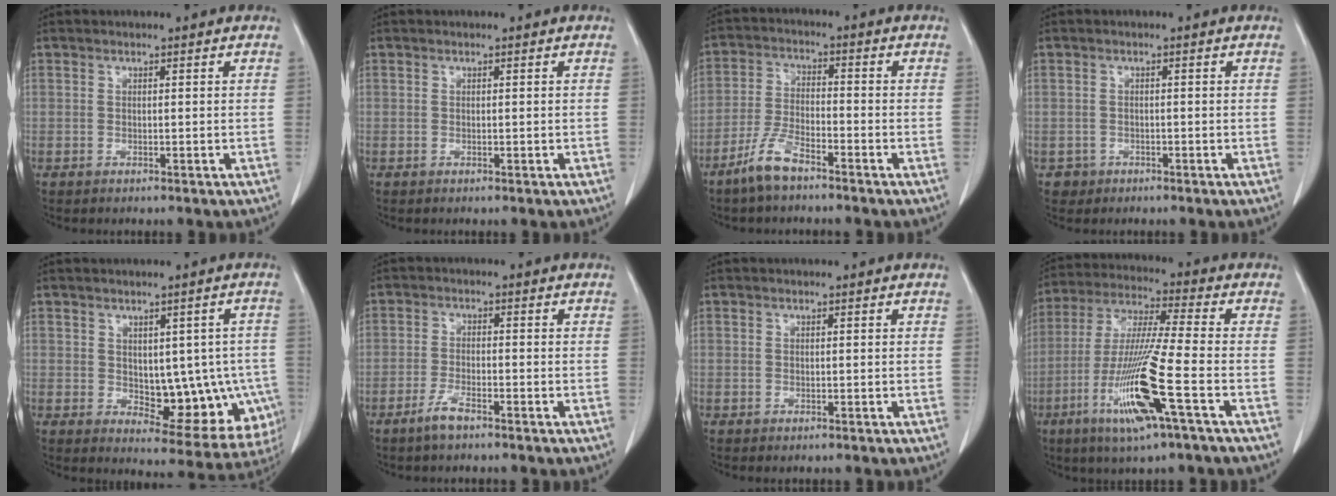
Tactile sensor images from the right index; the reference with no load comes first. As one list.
[{"total": 0.0}, {"total": 6.3, "force": [-4.7, 1.5, 3.9], "torque": [-0.091, -0.007, -0.095]}, {"total": 1.9, "force": [-0.9, 1.6, -0.2], "torque": [0.002, 0.008, -0.016]}, {"total": 12.2, "force": [-1.2, 6.5, 10.3], "torque": [-0.108, 0.010, 0.005]}, {"total": 3.3, "force": [-2.5, 0.5, 2.1], "torque": [-0.048, -0.002, -0.049]}, {"total": 0.0}, {"total": 15.2, "force": [-5.9, -0.4, 14.0], "torque": [-0.288, -0.023, -0.114]}]